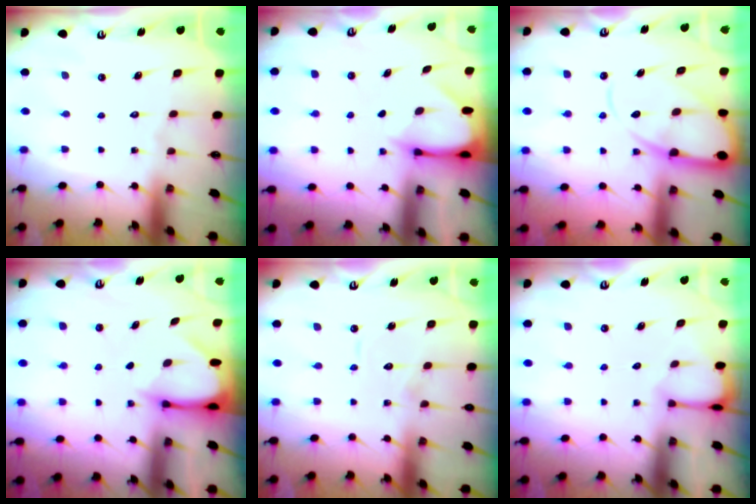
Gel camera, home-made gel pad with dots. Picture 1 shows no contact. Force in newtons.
{"total": 3.3, "press": 3.3, "slide": 0.3}
{"total": 12.2, "press": 12.1, "slide": 1.2}
{"total": 3.4, "press": 3.4, "slide": 0.3}
{"total": 6.1, "press": 6.1, "slide": 0.4}
{"total": 1.6, "press": 1.6, "slide": 0.1}